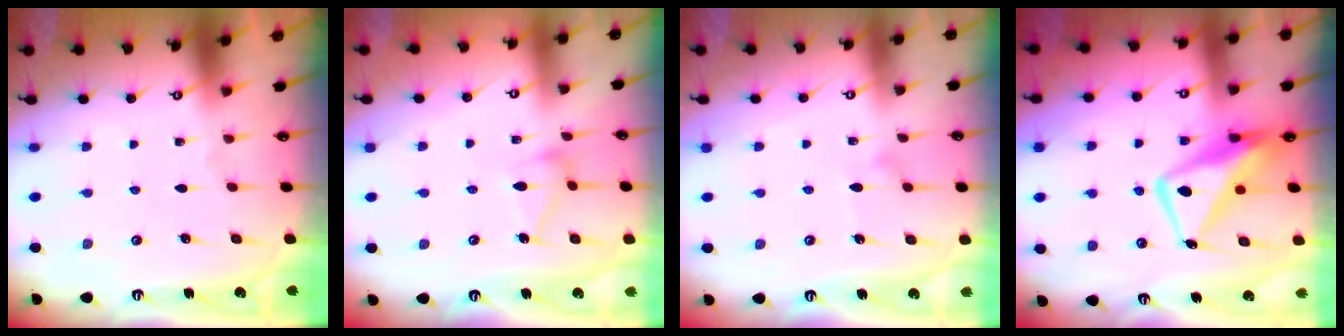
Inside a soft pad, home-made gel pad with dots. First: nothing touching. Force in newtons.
{"total": 10.4, "press": 10.4, "slide": 0.4}
{"total": 8.0, "press": 8.0, "slide": 0.4}
{"total": 12.8, "press": 12.6, "slide": 1.8}